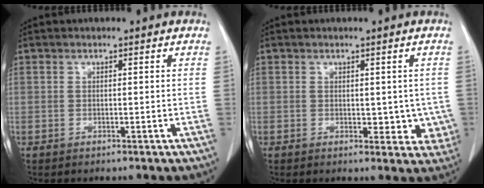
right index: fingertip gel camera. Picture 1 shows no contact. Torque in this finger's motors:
{"motor_torque": [-0.02, 0.04, 0.06, 0.02]}